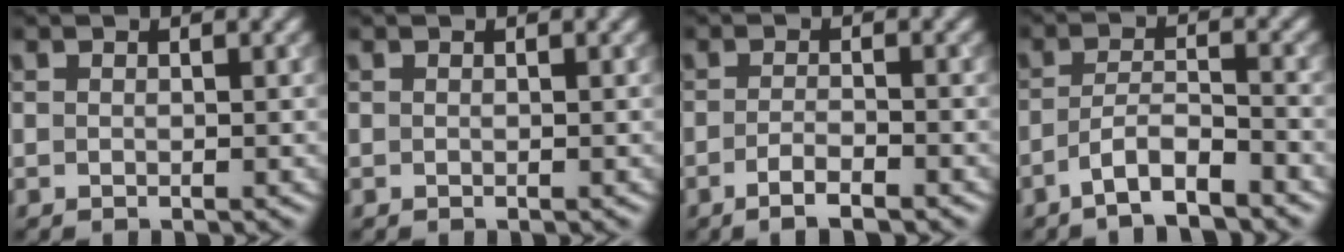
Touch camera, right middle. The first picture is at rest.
{"total": 0.0}
{"total": 2.3, "force": [-1.4, 0.6, 1.8], "torque": [-0.028, 0.002, -0.029]}
{"total": 3.7, "force": [-2.6, 0.7, 2.5], "torque": [-0.045, 0.006, -0.056]}